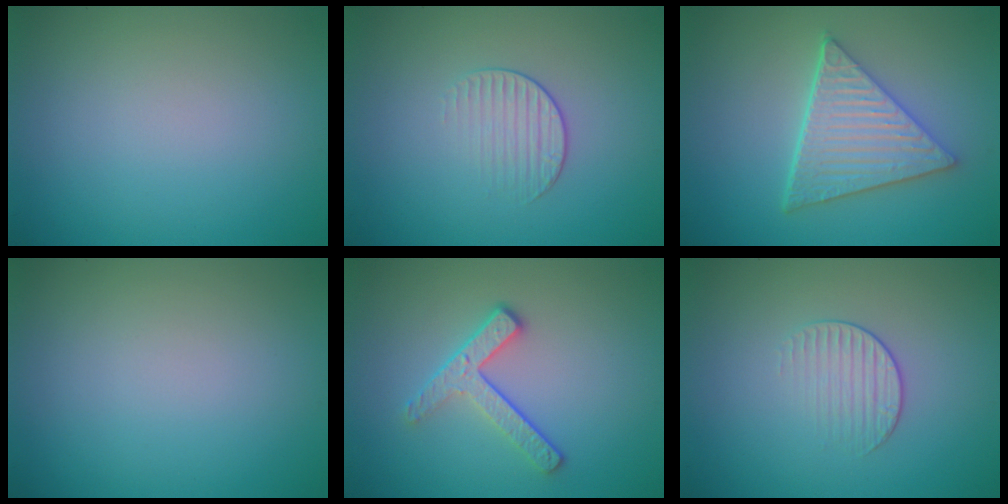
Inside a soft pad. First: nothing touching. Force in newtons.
{"total": 1.7, "press": 1.0, "slide": 1.4}
{"total": 5.6, "press": 4.5, "slide": 3.4}
{"total": 0.0}
{"total": 2.9, "press": 2.3, "slide": 1.7}
{"total": 1.7, "press": 1.0, "slide": 1.4}